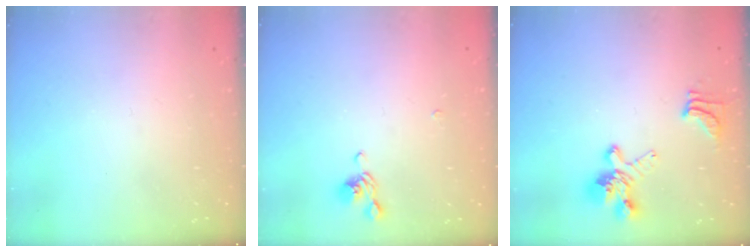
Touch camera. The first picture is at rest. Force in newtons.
{"total": 3.5, "press": 3.5, "slide": 0.1}
{"total": 4.4, "press": 3.9, "slide": 1.9}